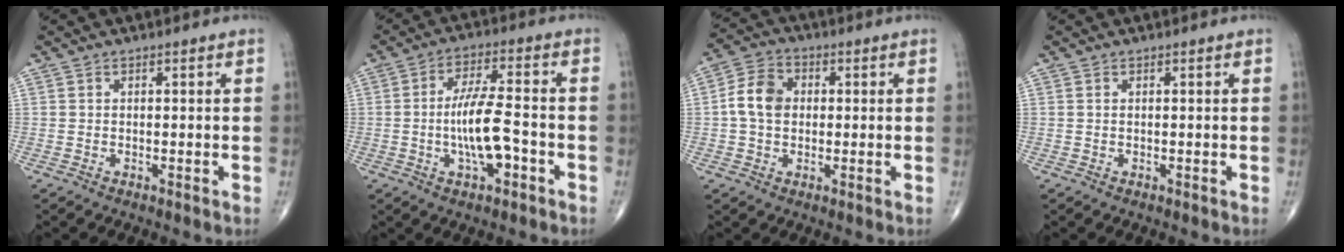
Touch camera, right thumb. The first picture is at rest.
{"total": 9.9, "force": [-2.3, 3.1, 9.1], "torque": [-0.169, 0.021, -0.042]}
{"total": 7.4, "force": [0.3, 5.6, 4.8], "torque": [-0.082, 0.016, -0.004]}
{"total": 0.0}